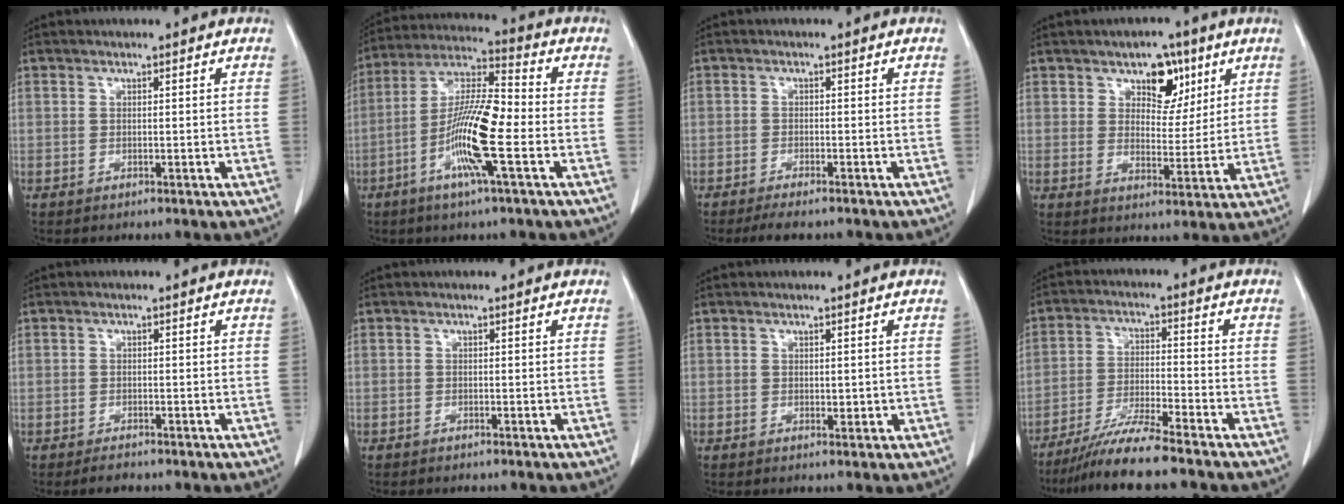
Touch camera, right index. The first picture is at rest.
{"total": 13.2, "force": [-4.0, 1.0, 12.6], "torque": [-0.246, -0.002, -0.082]}
{"total": 3.5, "force": [-2.9, 0.5, 1.8], "torque": [-0.024, -0.007, -0.040]}
{"total": 6.9, "force": [3.7, 4.2, 4.0], "torque": [-0.050, 0.008, 0.058]}
{"total": 1.5, "force": [-1.2, 0.6, 0.5], "torque": [-0.012, -0.001, -0.017]}
{"total": 0.0}
{"total": 1.4, "force": [0.1, 0.8, 1.2], "torque": [-0.017, -0.004, 0.005]}
{"total": 8.4, "force": [-7.1, -0.8, 4.4], "torque": [-0.082, -0.025, -0.132]}